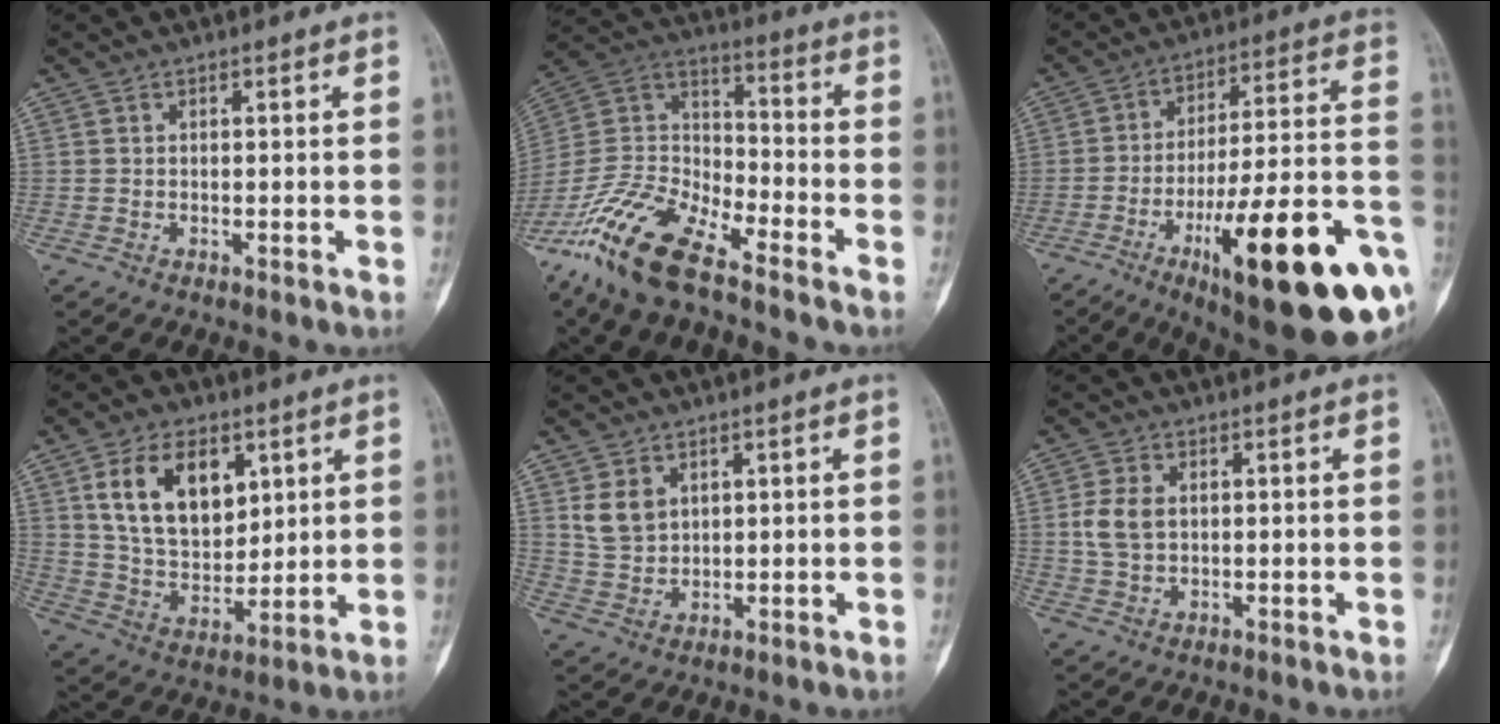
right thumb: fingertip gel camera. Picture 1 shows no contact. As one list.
[{"total": 17.9, "force": [-12.7, 6.0, 11.2], "torque": [-0.224, 0.059, -0.244]}, {"total": 29.3, "force": [-11.0, 7.1, 26.2], "torque": [-0.329, 0.037, -0.156]}, {"total": 15.7, "force": [6.0, 9.8, 10.7], "torque": [-0.155, -0.028, 0.124]}, {"total": 5.9, "force": [2.3, 4.4, 3.2], "torque": [-0.046, -0.011, 0.054]}, {"total": 5.7, "force": [0.7, 3.9, 4.1], "torque": [-0.087, 0.002, 0.016]}]